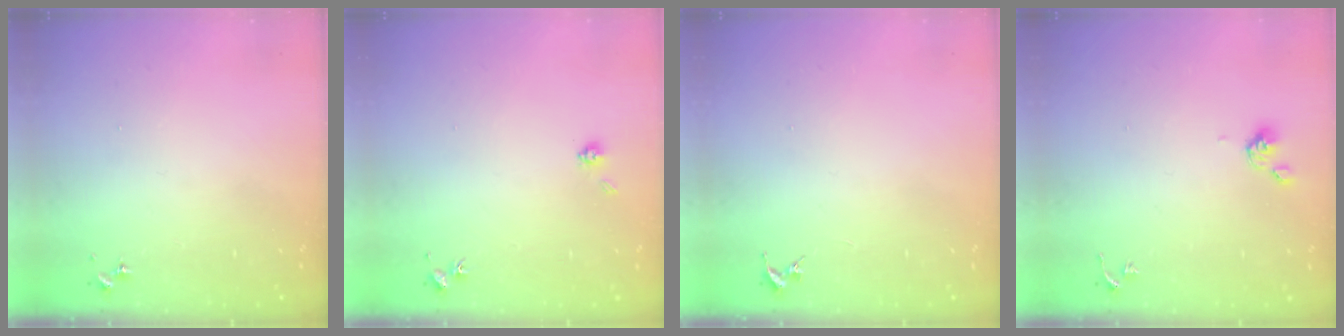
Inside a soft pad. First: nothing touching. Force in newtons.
{"total": 4.0, "press": 3.8, "slide": 1.4}
{"total": 0.0}
{"total": 5.1, "press": 4.9, "slide": 1.4}